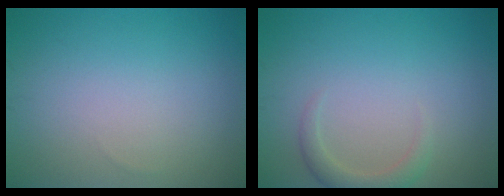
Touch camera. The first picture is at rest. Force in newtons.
{"total": 2.0, "press": 2.0, "slide": 0.3}